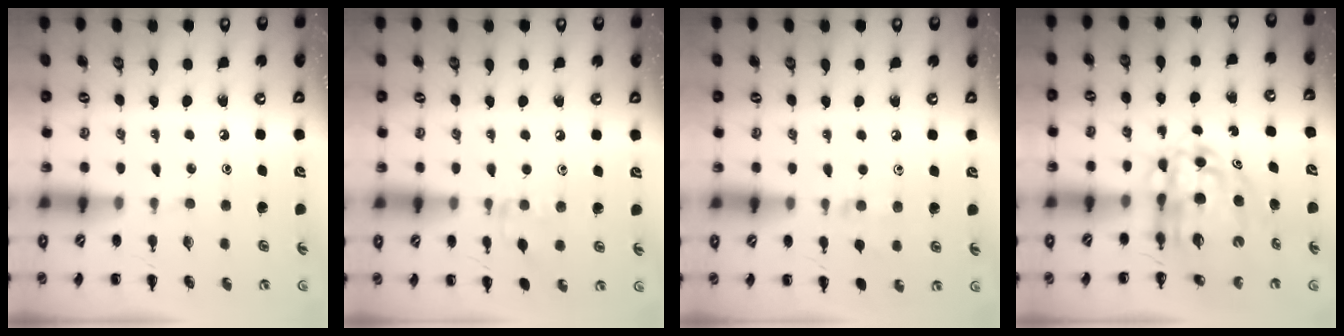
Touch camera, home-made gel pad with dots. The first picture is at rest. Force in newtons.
{"total": 5.5, "press": 5.4, "slide": 1.2}
{"total": 6.5, "press": 6.2, "slide": 1.8}
{"total": 11.6, "press": 11.1, "slide": 3.2}